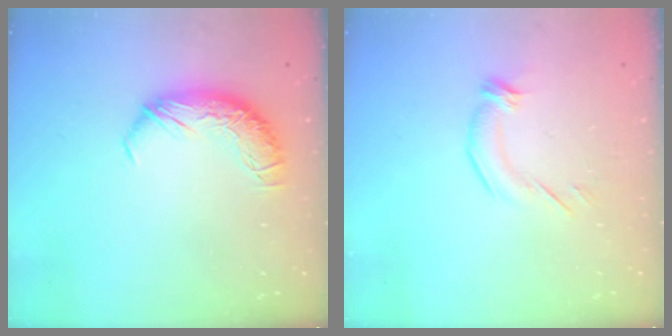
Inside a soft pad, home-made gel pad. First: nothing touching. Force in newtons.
{"total": 2.6, "press": 2.0, "slide": 1.7}